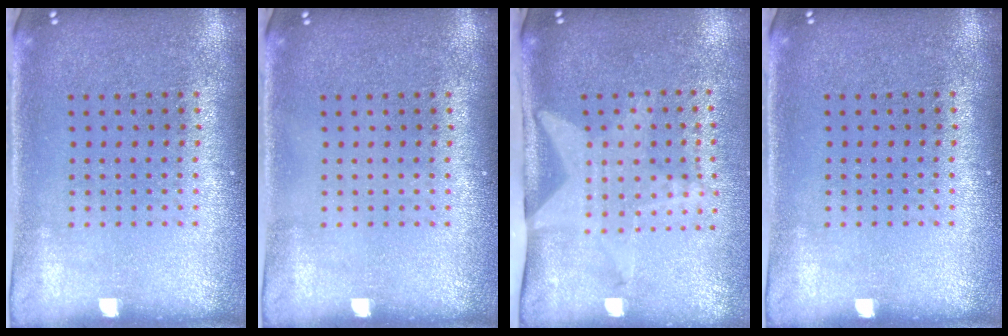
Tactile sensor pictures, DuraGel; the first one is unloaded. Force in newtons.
{"total": 0.0}
{"total": 2.1, "press": 1.5, "slide": 1.4}
{"total": 0.0}